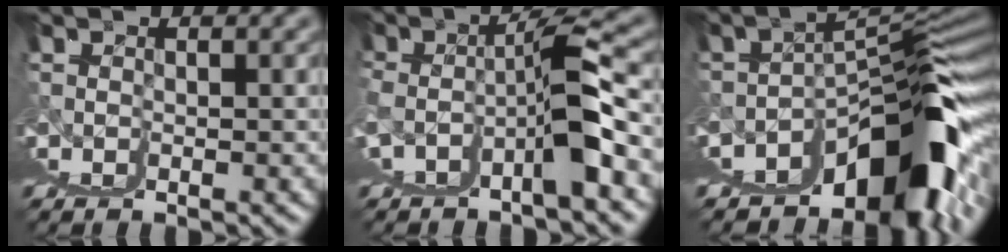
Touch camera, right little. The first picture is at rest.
{"total": 4.8, "force": [0.5, 1.2, 4.6], "torque": [-0.092, 0.007, 0.017]}
{"total": 12.1, "force": [-1.2, 2.1, 11.8], "torque": [-0.132, 0.026, -0.004]}